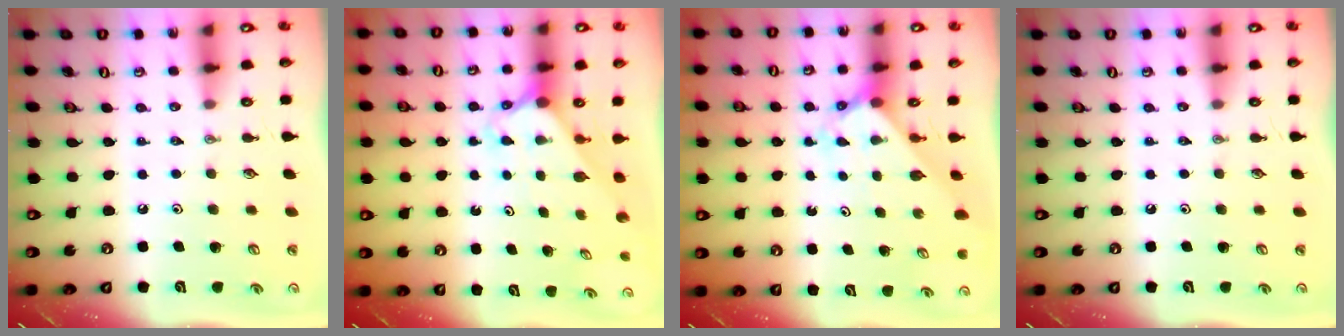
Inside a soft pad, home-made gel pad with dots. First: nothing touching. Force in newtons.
{"total": 2.4, "press": 2.4, "slide": 0.2}
{"total": 2.3, "press": 2.3, "slide": 0.2}
{"total": 0.0}